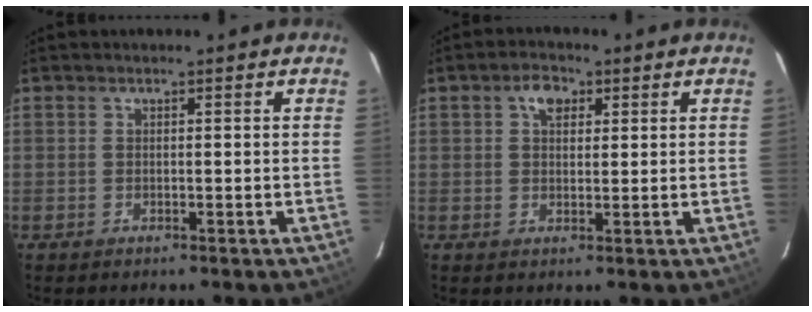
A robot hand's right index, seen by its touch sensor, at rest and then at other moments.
{"total": 3.8, "force": [1.6, 2.6, 2.3], "torque": [-0.035, 0.013, 0.027]}